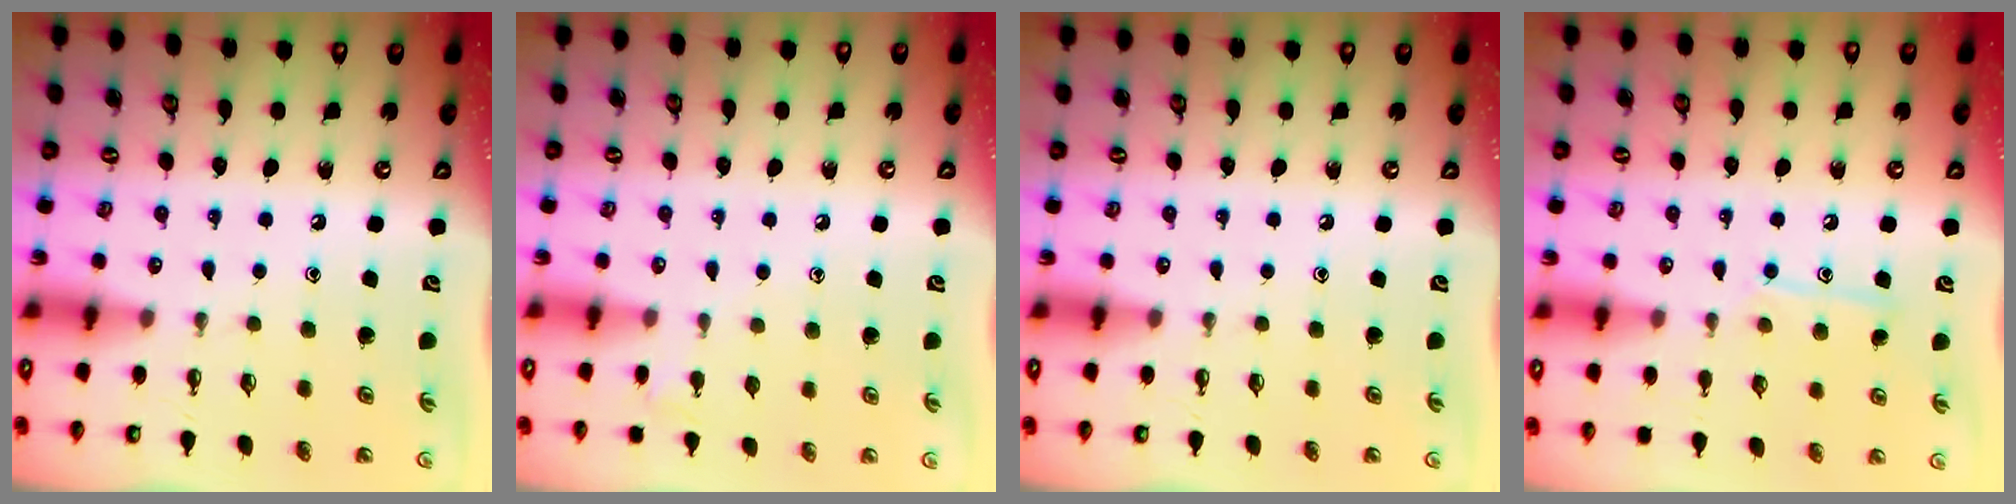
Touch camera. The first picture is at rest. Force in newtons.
{"total": 4.3, "press": 4.2, "slide": 0.6}
{"total": 0.0}
{"total": 9.2, "press": 9.1, "slide": 0.7}